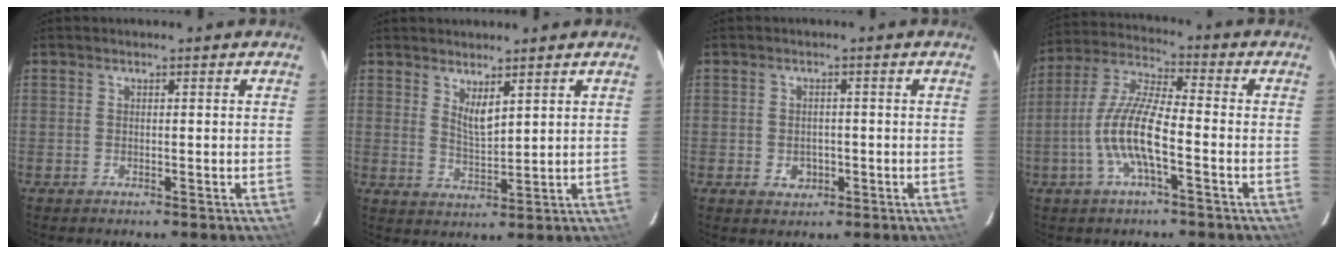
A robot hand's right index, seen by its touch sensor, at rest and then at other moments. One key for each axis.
{"total": 3.9, "fx": 2.6, "fy": 0.9, "fz": 2.8, "tx": -0.048, "ty": -0.009, "tz": 0.047}
{"total": 3.3, "fx": -1.0, "fy": 2.7, "fz": 1.5, "tx": -0.029, "ty": 0.003, "tz": -0.007}
{"total": 11.2, "fx": -3.6, "fy": 2.2, "fz": 10.4, "tx": -0.220, "ty": 0.002, "tz": -0.071}